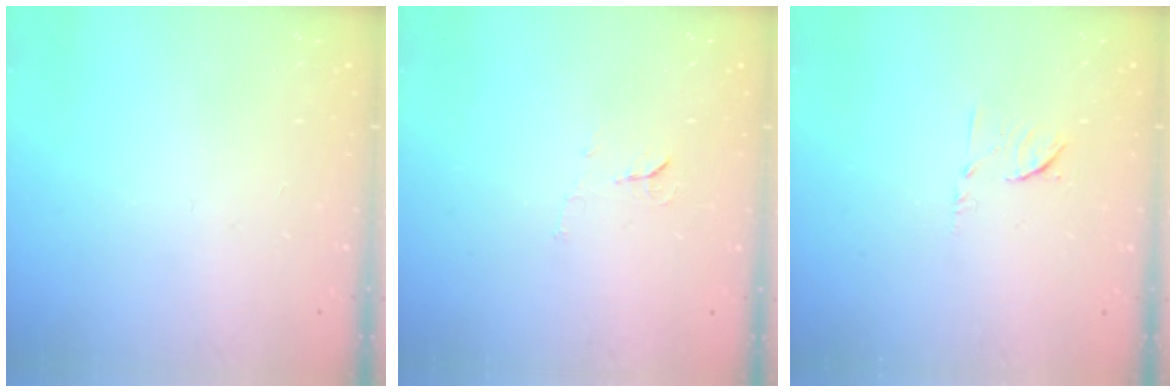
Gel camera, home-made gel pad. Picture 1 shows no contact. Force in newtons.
{"total": 5.5, "press": 5.5, "slide": 0.4}
{"total": 6.6, "press": 6.5, "slide": 1.1}